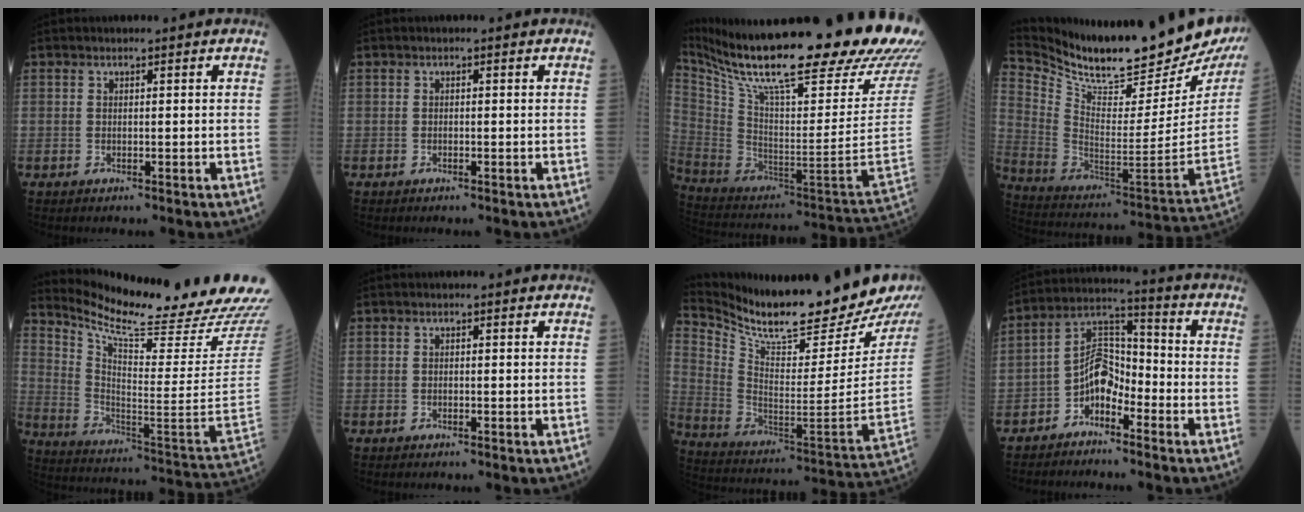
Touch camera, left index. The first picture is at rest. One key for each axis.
{"total": 0.0}
{"total": 36.6, "fx": 28.5, "fy": 3.5, "fz": 22.7, "tx": -0.365, "ty": -0.088, "tz": 0.414}
{"total": 27.2, "fx": 24.2, "fy": 2.9, "fz": 12.1, "tx": -0.226, "ty": -0.101, "tz": 0.358}
{"total": 26.7, "fx": 23.6, "fy": 0.3, "fz": 12.3, "tx": -0.214, "ty": -0.097, "tz": 0.337}
{"total": 0.0}
{"total": 24.6, "fx": 21.6, "fy": 1.7, "fz": 11.7, "tx": -0.216, "ty": -0.091, "tz": 0.329}
{"total": 6.5, "fx": -3.6, "fy": 3.4, "fz": 4.2, "tx": -0.077, "ty": 0.019, "tz": -0.075}